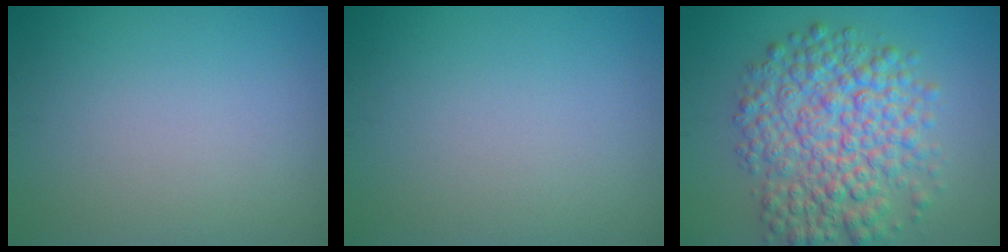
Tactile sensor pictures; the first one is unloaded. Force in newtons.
{"total": 0.0}
{"total": 8.4, "press": 8.4, "slide": 0.2}